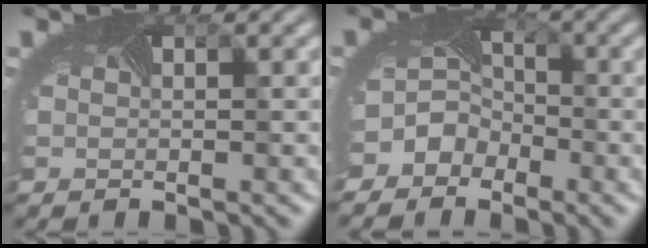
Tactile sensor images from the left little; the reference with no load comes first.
{"total": 4.5, "force": [-2.8, 3.3, 0.8], "torque": [0.015, 0.004, -0.053]}